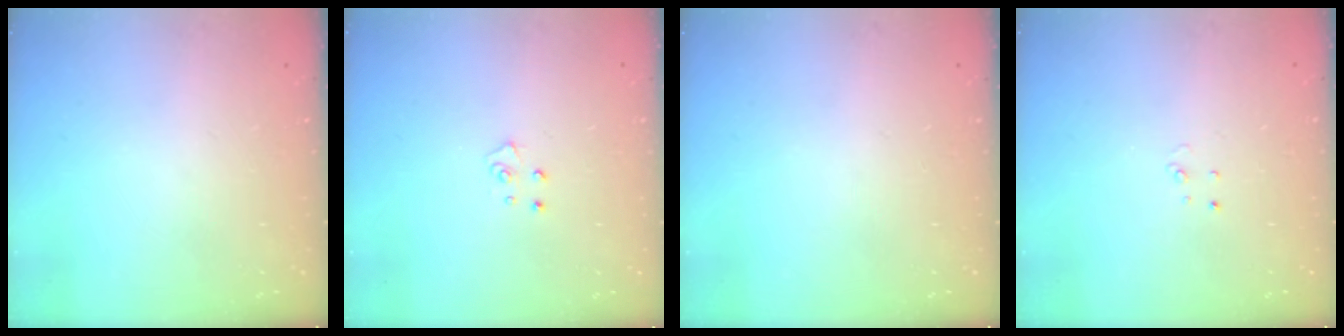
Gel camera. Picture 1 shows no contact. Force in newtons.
{"total": 4.2, "press": 4.1, "slide": 0.4}
{"total": 0.0}
{"total": 2.6, "press": 2.6, "slide": 0.2}